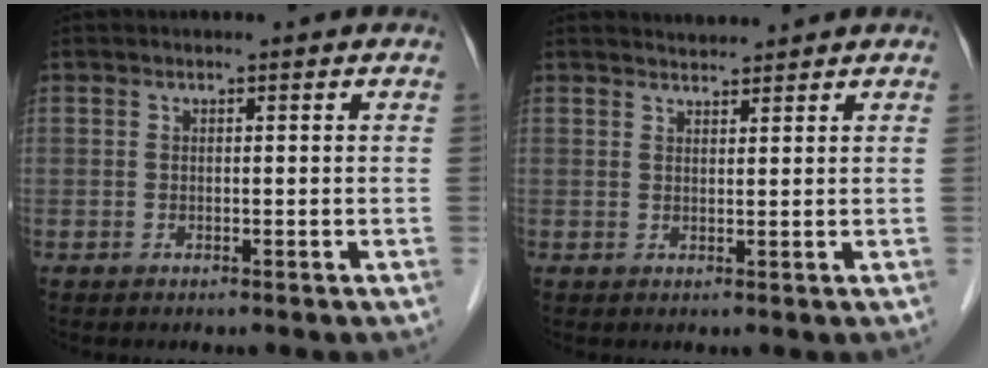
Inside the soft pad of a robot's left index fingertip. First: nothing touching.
{"total": 1.9, "force": [1.9, -0.1, -0.3], "torque": [-0.004, 0.011, 0.038]}